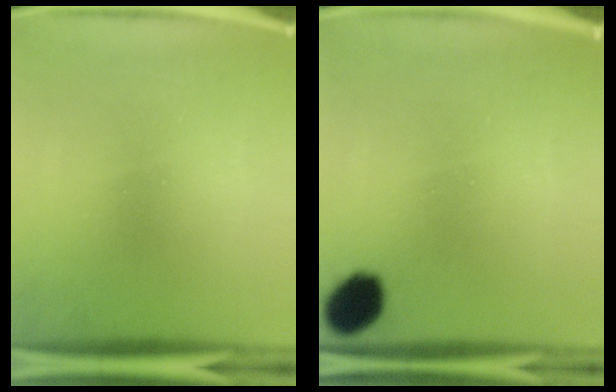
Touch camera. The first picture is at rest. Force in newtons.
{"total": 7.7}